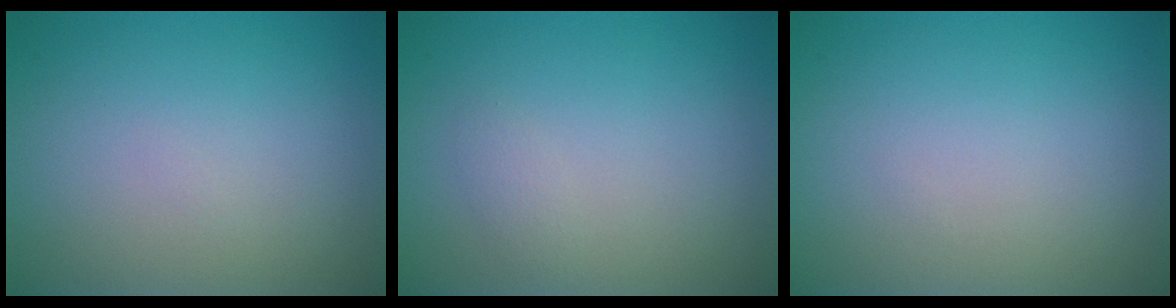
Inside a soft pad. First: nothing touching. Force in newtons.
{"total": 0.8, "press": 0.8, "slide": 0.0}
{"total": 0.0}